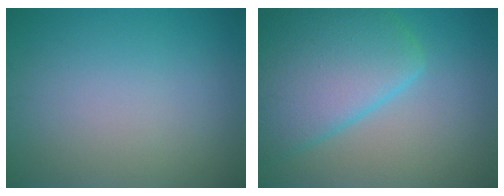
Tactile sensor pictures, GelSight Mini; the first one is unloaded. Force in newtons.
{"total": 8.8, "press": 8.8, "slide": 0.4}